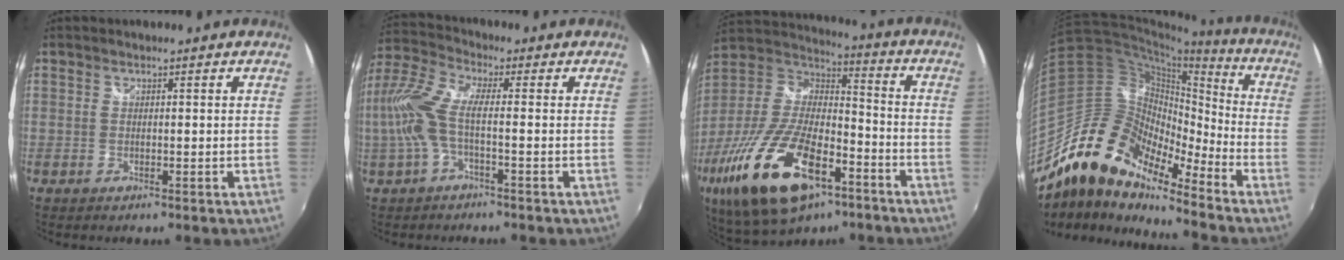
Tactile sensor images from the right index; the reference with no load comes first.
{"total": 10.4, "force": [-1.7, 2.8, 9.9], "torque": [-0.214, 0.003, -0.037]}
{"total": 27.5, "force": [-14.1, 12.2, 20.3], "torque": [-0.412, -0.042, -0.241]}
{"total": 17.4, "force": [-13.2, 6.3, 9.4], "torque": [-0.162, -0.003, -0.261]}